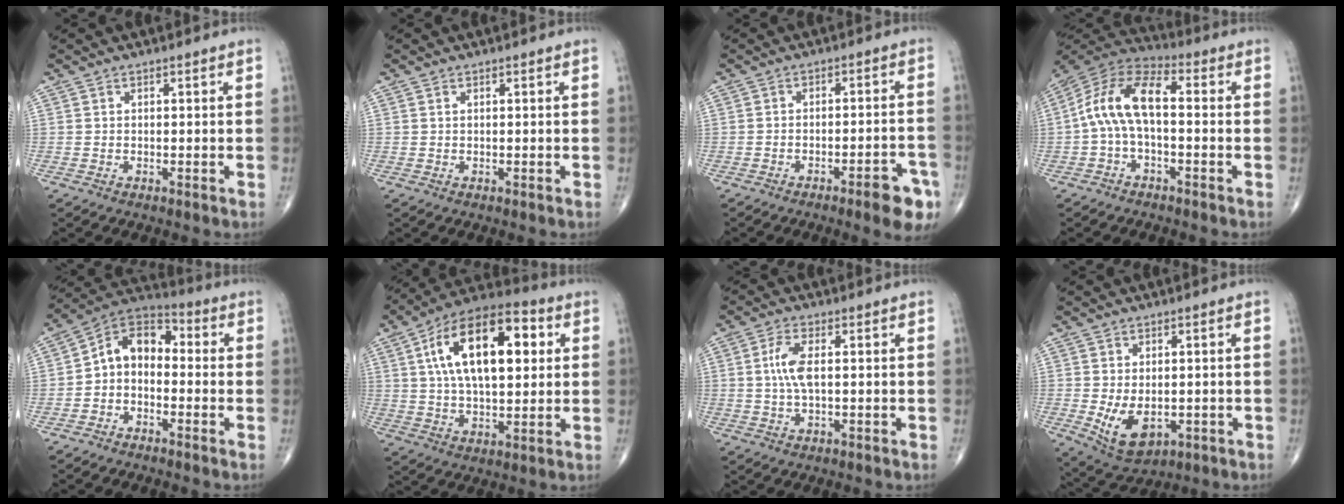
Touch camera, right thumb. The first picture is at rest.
{"total": 0.0}
{"total": 7.5, "force": [-4.5, 1.8, 5.8], "torque": [-0.062, 0.028, -0.056]}
{"total": 11.8, "force": [-0.4, 5.7, 10.3], "torque": [-0.201, 0.042, -0.021]}
{"total": 9.3, "force": [-1.2, 6.5, 6.5], "torque": [-0.088, 0.047, -0.042]}
{"total": 20.5, "force": [5.2, 9.9, 17.2], "torque": [-0.269, 0.012, 0.077]}
{"total": 5.0, "force": [0.5, 1.7, 4.6], "torque": [-0.112, 0.003, 0.007]}
{"total": 7.9, "force": [-1.4, 4.9, 6.1], "torque": [-0.096, -0.014, -0.007]}